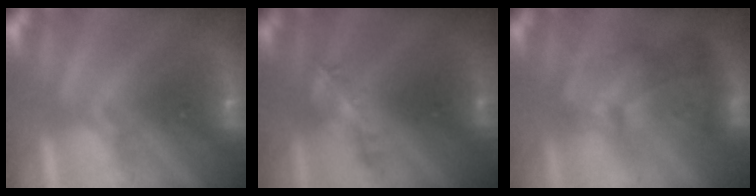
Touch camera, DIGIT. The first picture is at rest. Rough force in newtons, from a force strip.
{"total": 8.3}
{"total": 5.0}